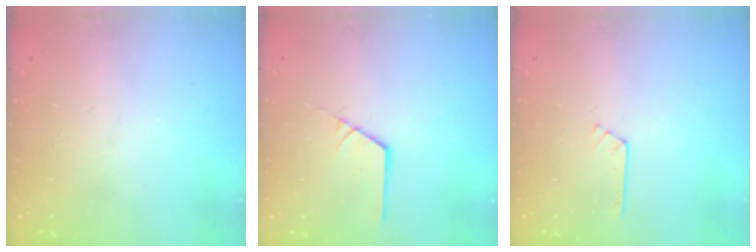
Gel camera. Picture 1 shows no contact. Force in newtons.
{"total": 1.8, "press": 1.8, "slide": 0.0}
{"total": 2.5, "press": 2.5, "slide": 0.3}